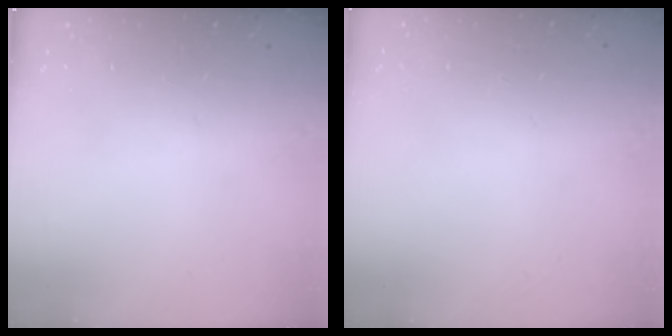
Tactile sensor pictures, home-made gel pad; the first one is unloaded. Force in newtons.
{"total": 0.8, "press": 0.4, "slide": 0.7}